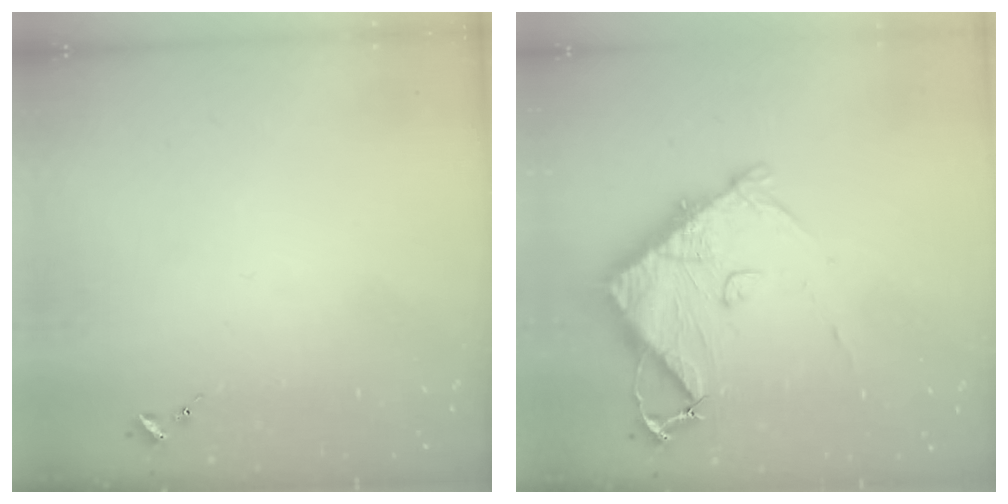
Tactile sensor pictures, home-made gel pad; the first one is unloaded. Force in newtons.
{"total": 10.9, "press": 10.8, "slide": 1.4}